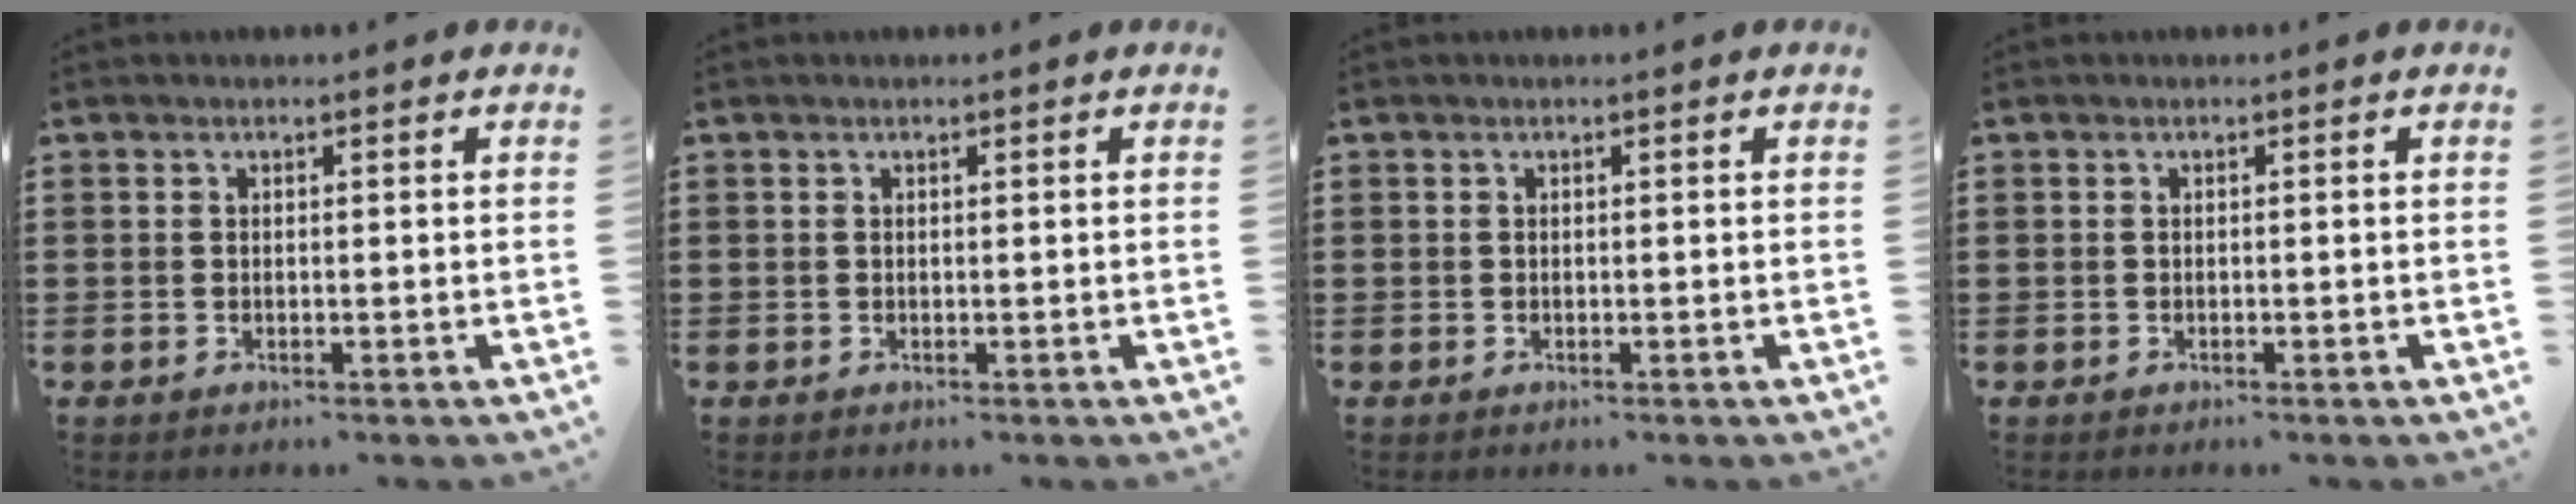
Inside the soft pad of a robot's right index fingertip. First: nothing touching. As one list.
[{"total": 0.0}, {"total": 0.0}, {"total": 0.0}]